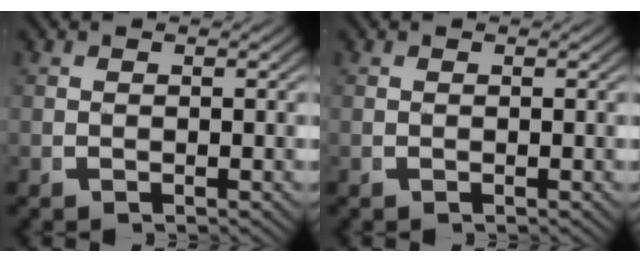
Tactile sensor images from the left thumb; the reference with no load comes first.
{"total": 0.0}